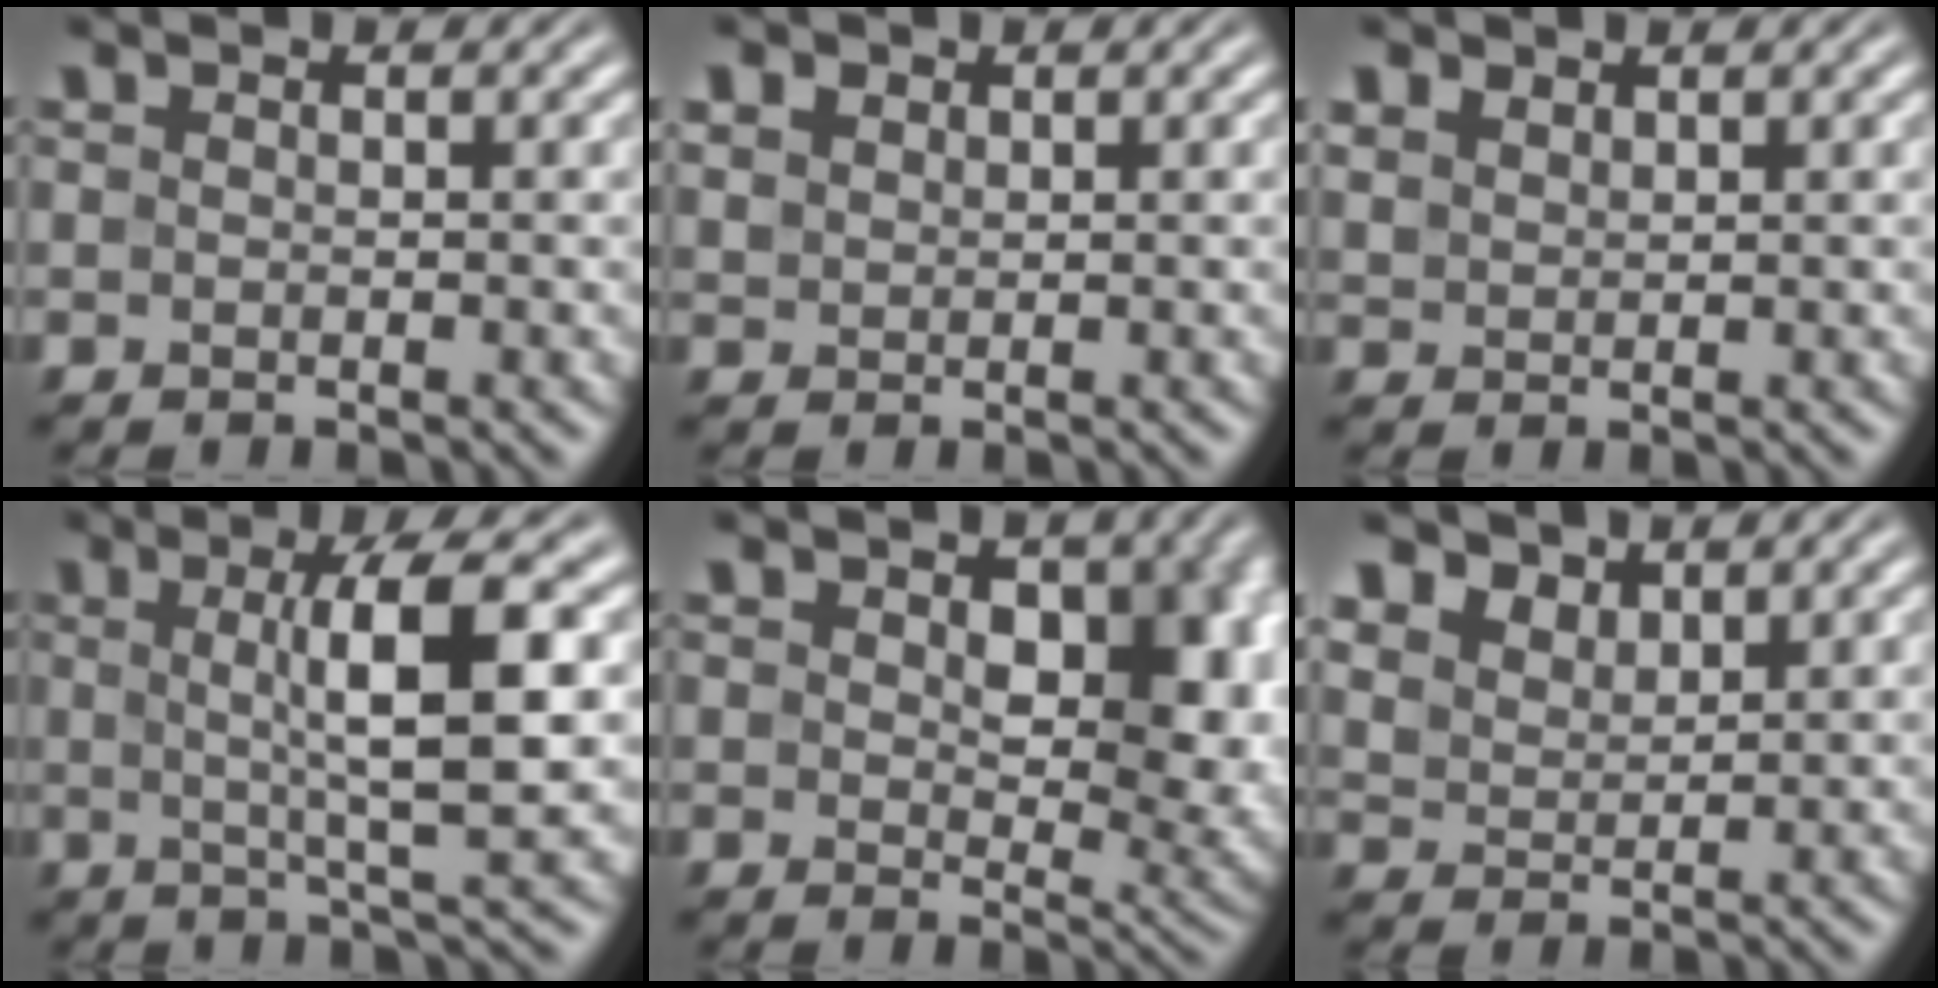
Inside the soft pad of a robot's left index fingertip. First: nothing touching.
{"total": 1.7, "force": [1.1, 1.1, 0.6], "torque": [-0.017, 0.002, 0.023]}
{"total": 1.8, "force": [1.4, 0.9, 0.6], "torque": [-0.020, 0.001, 0.033]}
{"total": 7.9, "force": [1.0, 1.6, 7.6], "torque": [-0.110, 0.009, 0.015]}
{"total": 9.1, "force": [1.8, 5.5, 7.1], "torque": [-0.088, -0.015, 0.030]}
{"total": 3.5, "force": [2.8, 1.9, 1.0], "torque": [-0.039, -0.004, 0.058]}